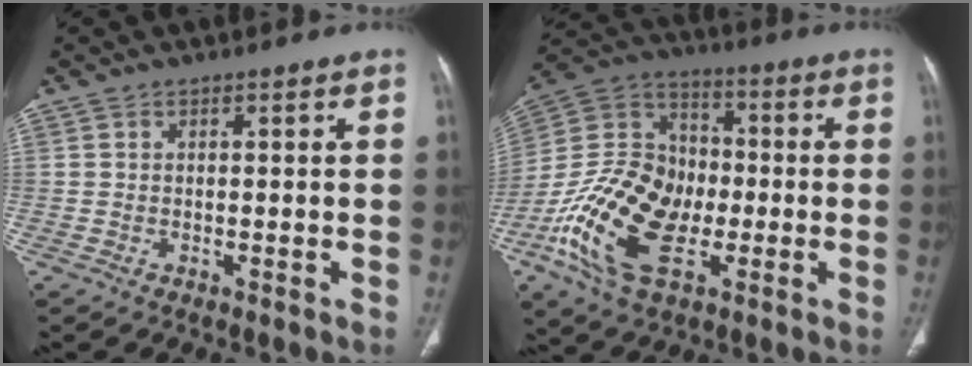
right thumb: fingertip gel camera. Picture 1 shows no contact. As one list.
[{"total": 20.5, "force": [-6.2, 13.1, 14.5], "torque": [-0.261, 0.027, -0.114]}]